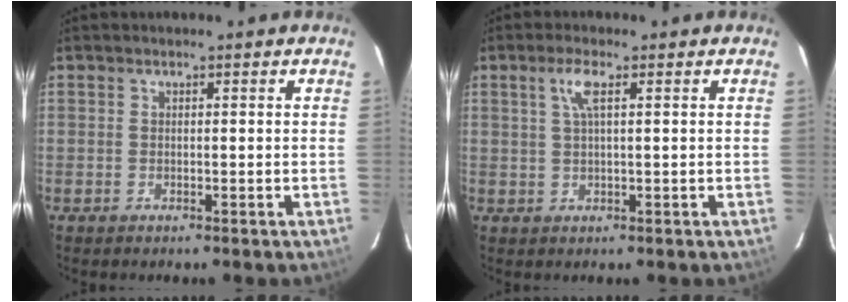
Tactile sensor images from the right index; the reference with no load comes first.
{"total": 3.2, "force": [1.2, 0.3, 2.9], "torque": [-0.061, 0.005, 0.024]}